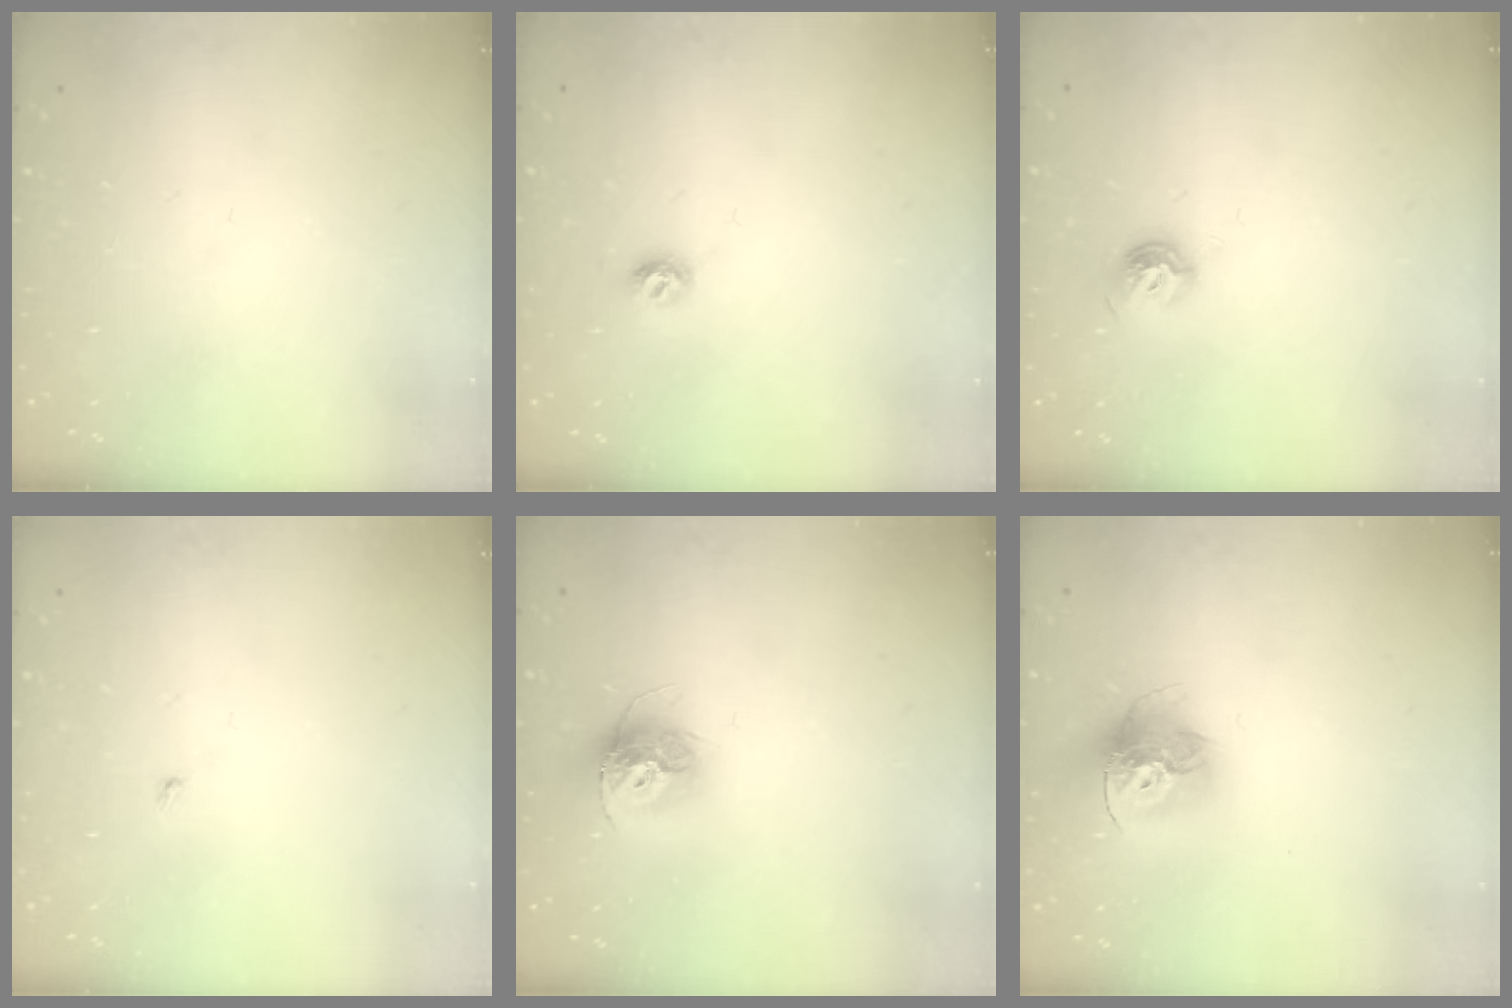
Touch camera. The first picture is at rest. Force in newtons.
{"total": 5.9, "press": 5.9, "slide": 0.8}
{"total": 7.0, "press": 6.9, "slide": 0.7}
{"total": 1.9, "press": 1.9, "slide": 0.3}
{"total": 12.2, "press": 12.1, "slide": 1.0}
{"total": 15.3, "press": 15.2, "slide": 1.7}